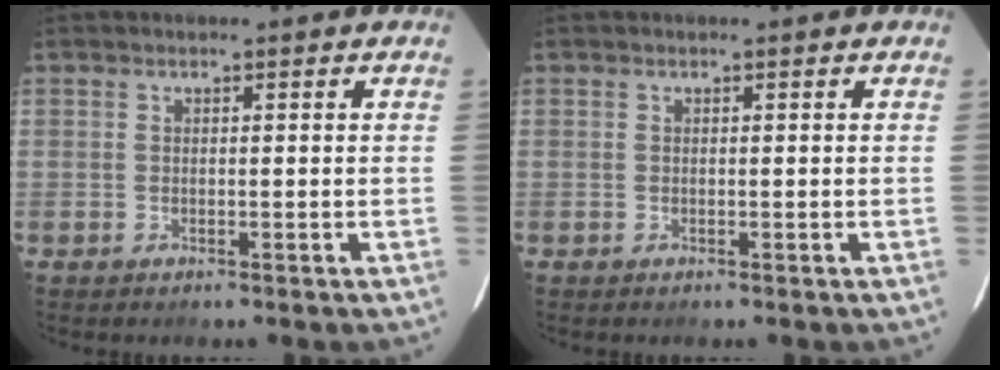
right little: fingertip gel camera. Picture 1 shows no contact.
{"total": 0.0}